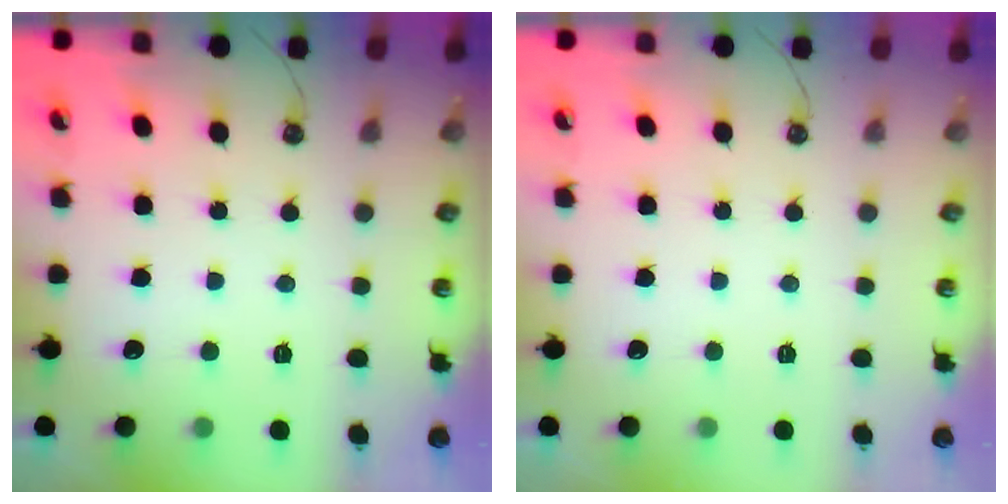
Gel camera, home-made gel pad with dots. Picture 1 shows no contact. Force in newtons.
{"total": 0.0}